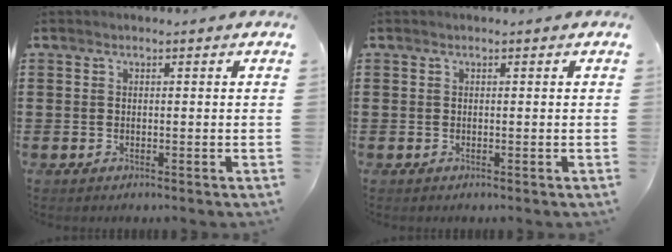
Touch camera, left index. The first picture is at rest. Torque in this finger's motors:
{"motor_torque": [0.00, 0.00, 0.00, 0.00]}